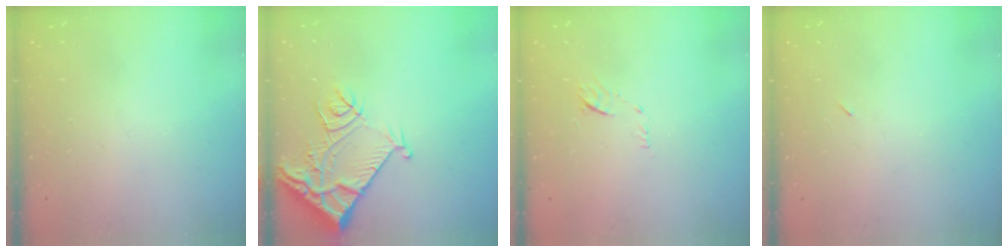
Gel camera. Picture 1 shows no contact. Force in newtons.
{"total": 12.6, "press": 12.5, "slide": 1.5}
{"total": 6.2, "press": 6.1, "slide": 0.7}
{"total": 2.2, "press": 1.8, "slide": 1.2}